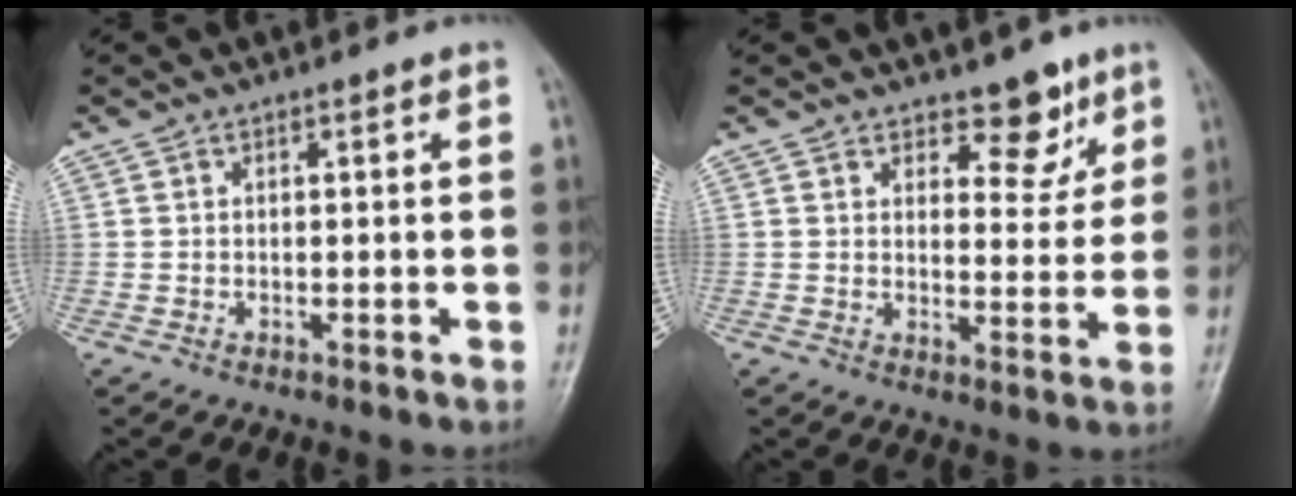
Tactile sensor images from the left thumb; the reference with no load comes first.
{"total": 6.3, "force": [4.4, 3.4, 2.8], "torque": [-0.002, -0.030, 0.062]}